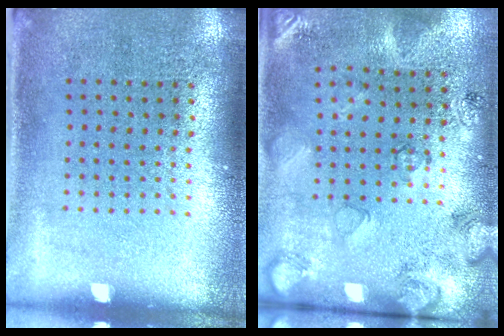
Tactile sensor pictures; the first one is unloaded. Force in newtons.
{"total": 2.6, "press": 1.8, "slide": 1.9}